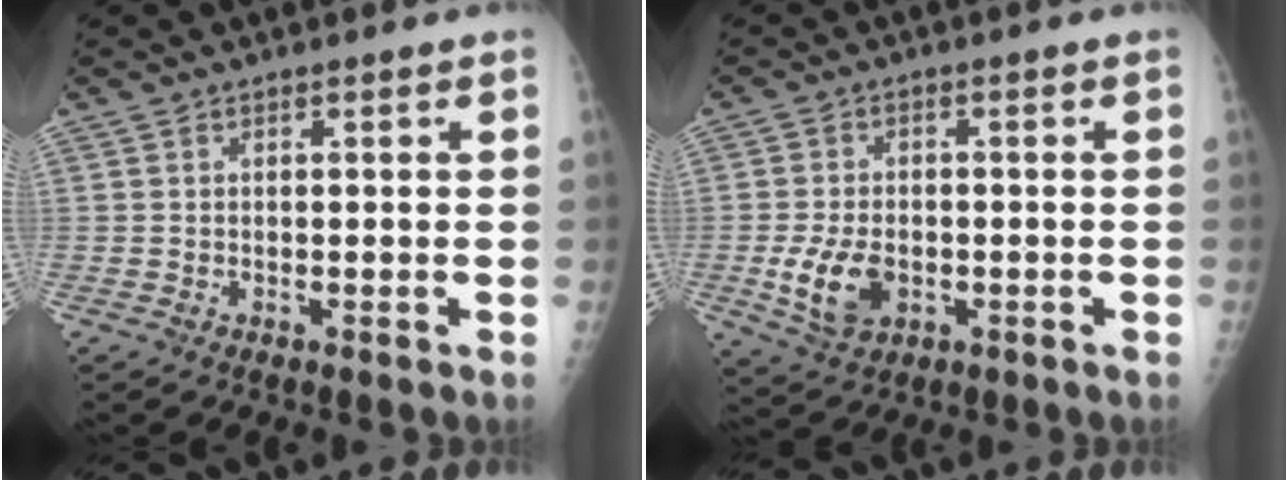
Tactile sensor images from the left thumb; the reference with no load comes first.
{"total": 7.9, "force": [-1.8, 5.2, 5.6], "torque": [-0.101, 0.000, -0.025]}